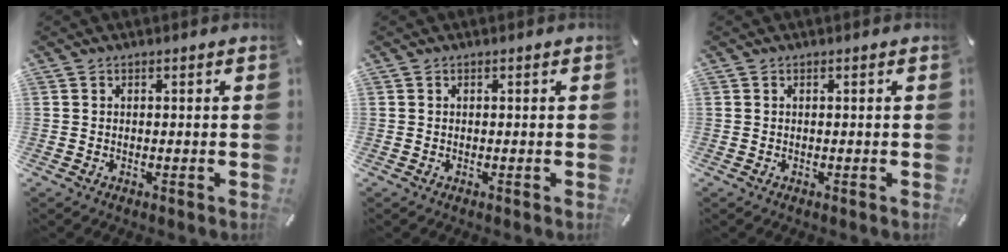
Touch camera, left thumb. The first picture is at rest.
{"total": 0.0}
{"total": 0.0}